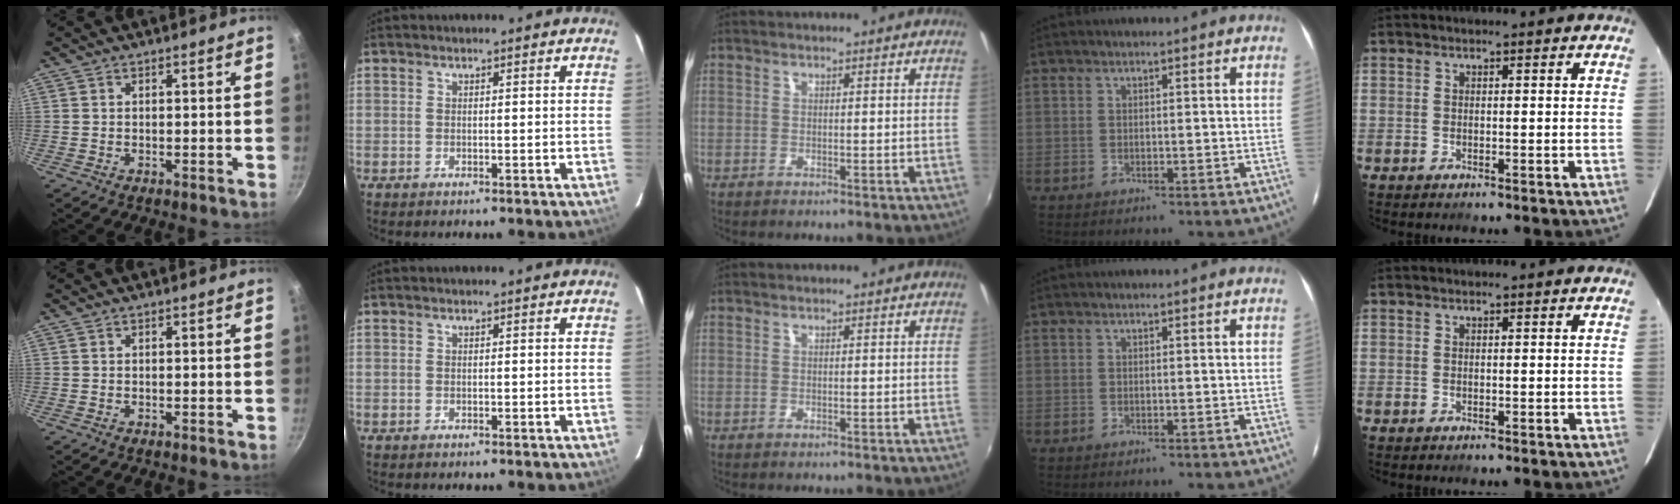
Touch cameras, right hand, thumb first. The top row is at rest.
{}